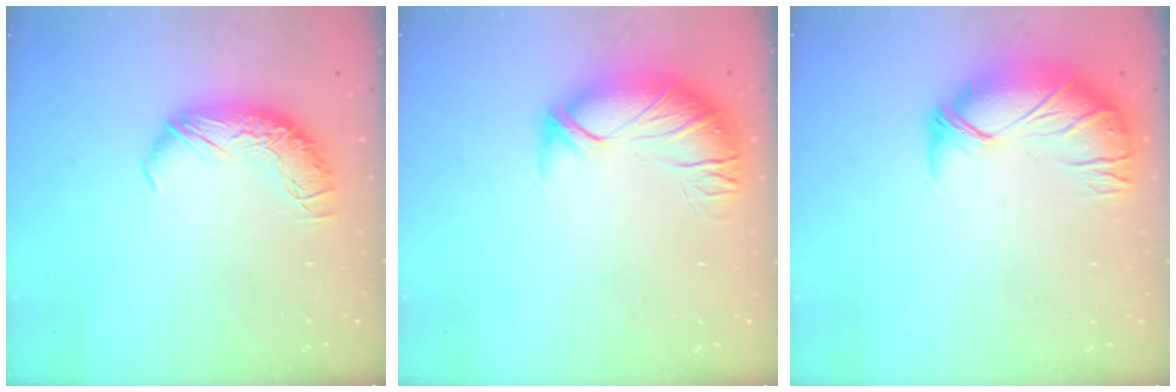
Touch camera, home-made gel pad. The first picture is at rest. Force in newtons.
{"total": 2.7, "press": 1.2, "slide": 2.5}
{"total": 2.8, "press": 0.9, "slide": 2.6}